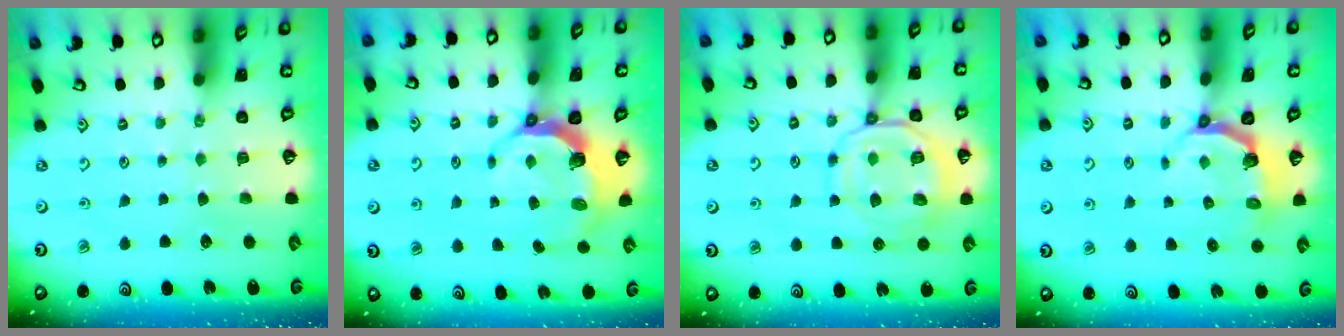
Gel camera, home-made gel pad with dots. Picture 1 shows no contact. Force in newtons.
{"total": 6.6, "press": 5.1, "slide": 4.2}
{"total": 11.7, "press": 11.6, "slide": 1.2}
{"total": 4.3, "press": 2.9, "slide": 3.1}